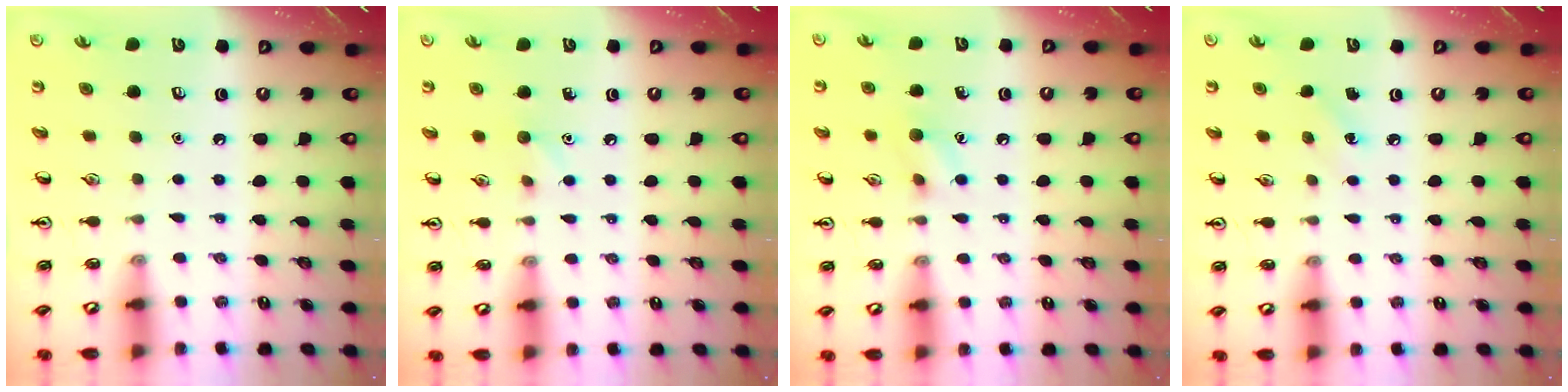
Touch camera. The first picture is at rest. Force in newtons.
{"total": 5.1, "press": 4.9, "slide": 1.6}
{"total": 6.9, "press": 6.7, "slide": 1.5}
{"total": 4.9, "press": 4.6, "slide": 1.6}